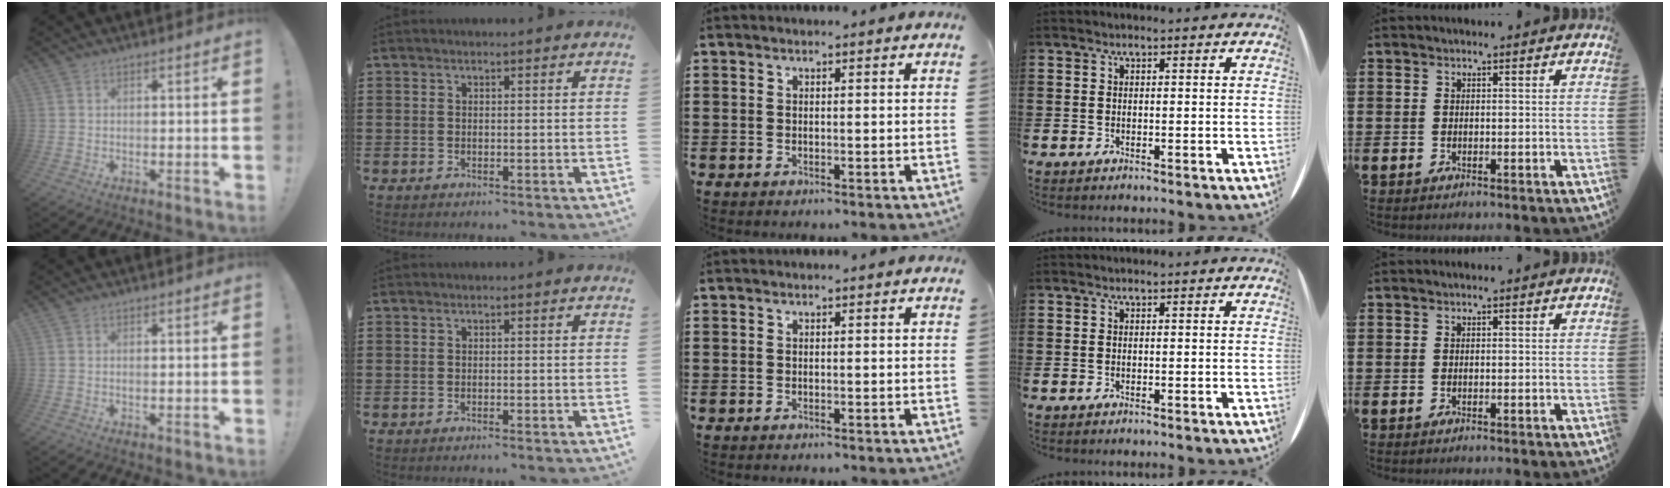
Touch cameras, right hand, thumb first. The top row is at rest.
{"thumb": {"total": 0.6, "force": [-0.1, 0.0, 0.6], "torque": [-0.007, -0.002, -0.004]}}